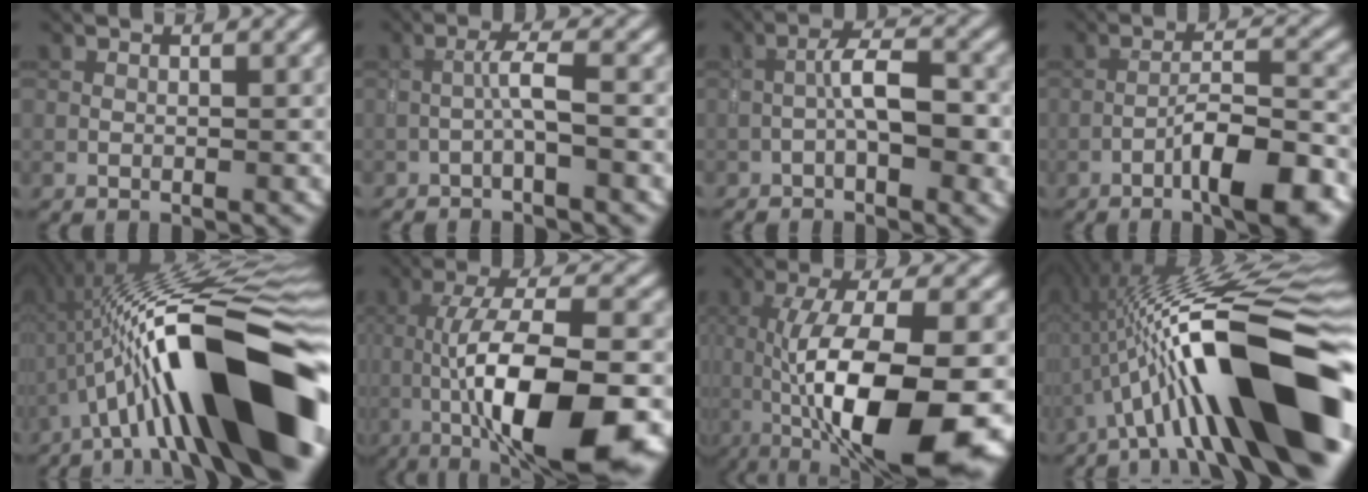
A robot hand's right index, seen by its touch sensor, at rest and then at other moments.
{"total": 2.1, "force": [-0.9, 0.0, 1.9], "torque": [-0.036, 0.010, -0.022]}
{"total": 4.6, "force": [-1.3, 1.7, 4.1], "torque": [-0.069, 0.011, -0.027]}
{"total": 7.8, "force": [-4.3, 1.5, 6.4], "torque": [-0.100, 0.016, -0.068]}
{"total": 18.3, "force": [-2.9, 5.4, 17.3], "torque": [-0.253, 0.039, -0.055]}
{"total": 12.8, "force": [-3.0, 3.7, 11.9], "torque": [-0.196, -0.004, -0.055]}
{"total": 14.5, "force": [-2.8, 4.7, 13.5], "torque": [-0.212, -0.018, -0.045]}
{"total": 18.5, "force": [-2.7, 4.7, 17.7], "torque": [-0.269, 0.036, -0.052]}